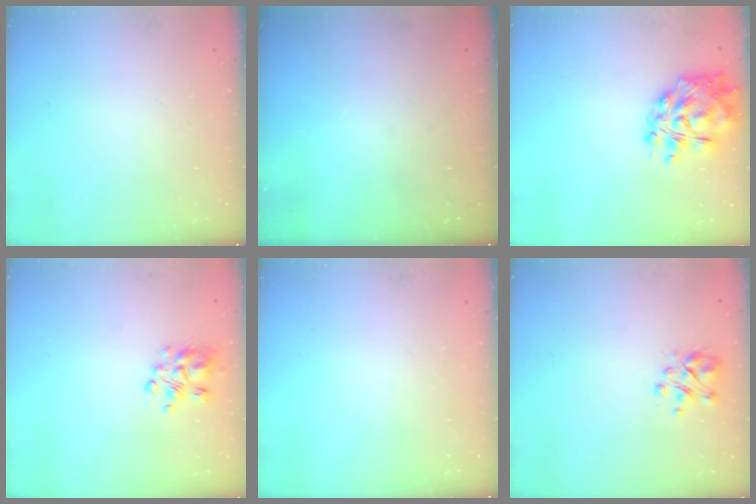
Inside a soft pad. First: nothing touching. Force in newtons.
{"total": 0.0}
{"total": 12.4, "press": 11.7, "slide": 4.1}
{"total": 6.3, "press": 6.1, "slide": 1.4}
{"total": 0.0}
{"total": 3.2, "press": 3.1, "slide": 0.8}